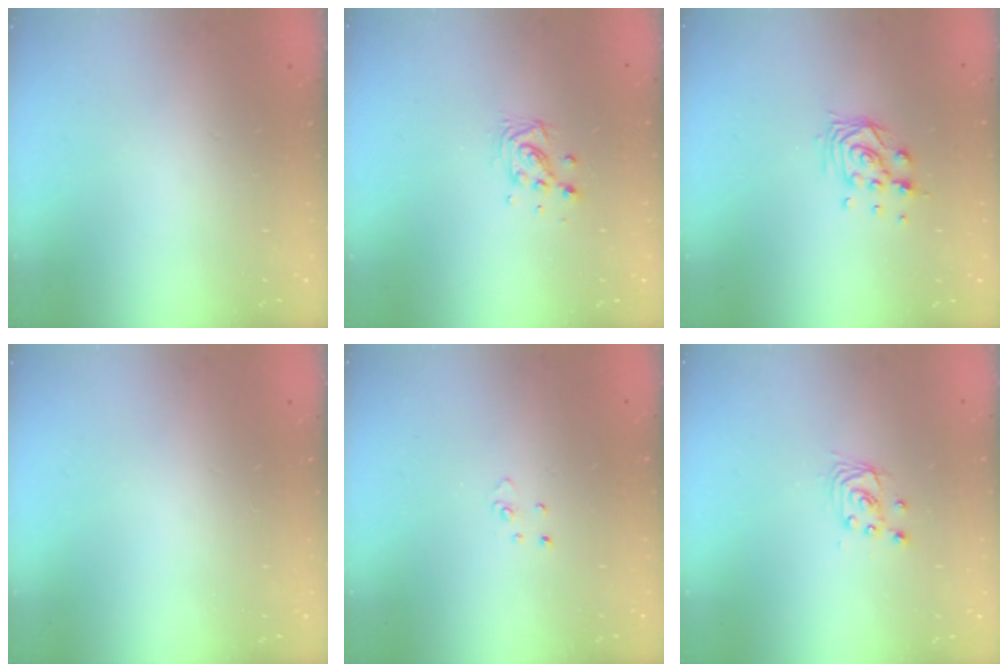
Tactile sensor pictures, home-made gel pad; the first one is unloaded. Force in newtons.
{"total": 6.7, "press": 6.3, "slide": 2.3}
{"total": 8.6, "press": 8.5, "slide": 0.9}
{"total": 0.0}
{"total": 2.9, "press": 2.9, "slide": 0.2}
{"total": 2.9, "press": 2.9, "slide": 0.1}